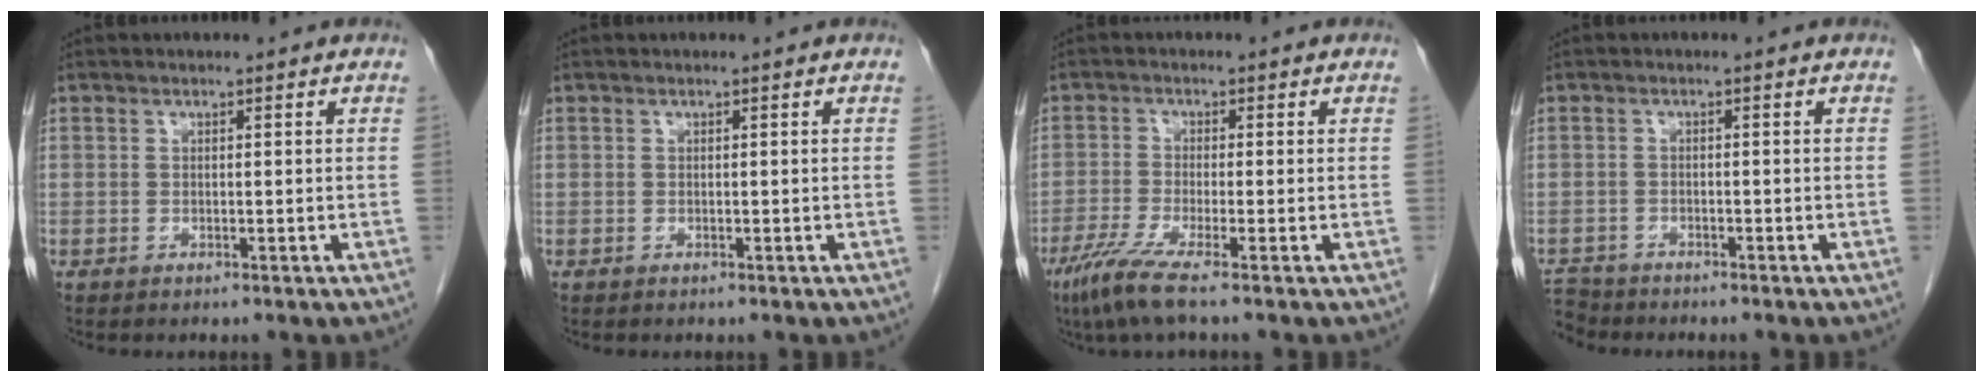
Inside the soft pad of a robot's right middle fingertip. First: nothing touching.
{"total": 0.0}
{"total": 5.3, "force": [-3.6, -0.5, 3.9], "torque": [-0.084, -0.019, -0.076]}
{"total": 4.2, "force": [-4.0, 1.3, -0.2], "torque": [0.004, -0.009, -0.074]}